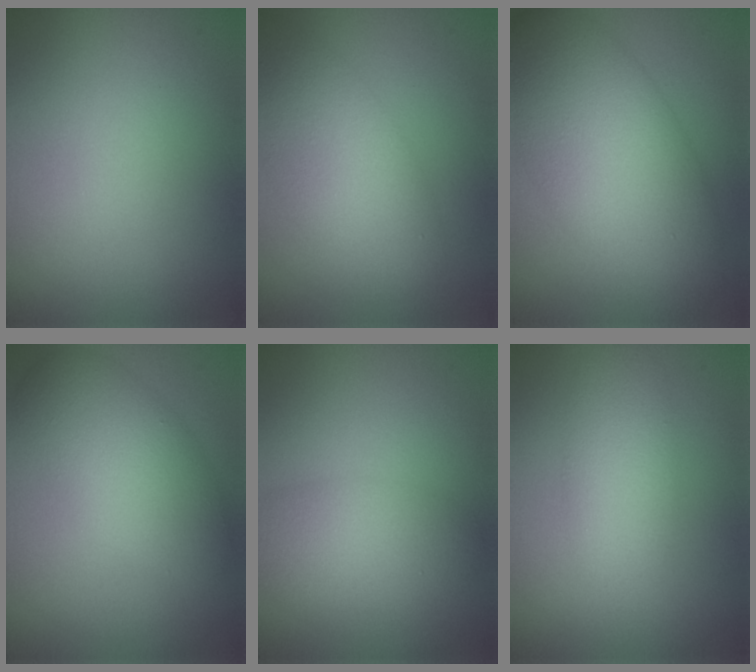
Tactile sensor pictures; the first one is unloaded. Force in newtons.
{"total": 6.4, "press": 6.4, "slide": 0.6}
{"total": 10.4, "press": 10.4, "slide": 0.2}
{"total": 5.4, "press": 5.4, "slide": 0.0}
{"total": 3.4, "press": 3.4, "slide": 0.3}
{"total": 3.4, "press": 3.4, "slide": 0.1}